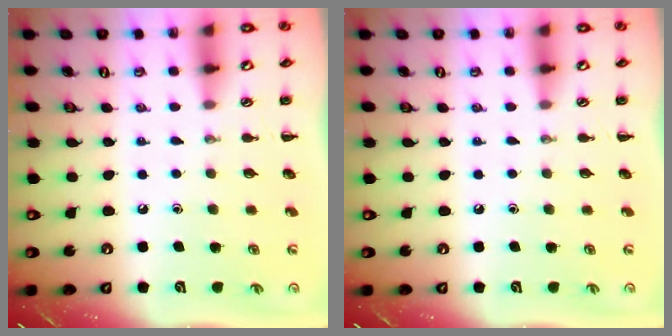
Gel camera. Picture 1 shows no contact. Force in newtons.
{"total": 0.0}